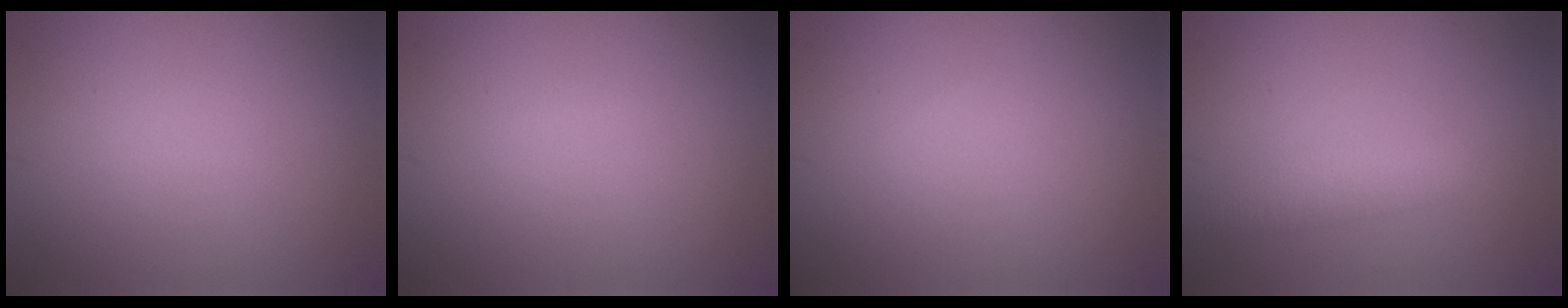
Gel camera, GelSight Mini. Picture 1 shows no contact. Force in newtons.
{"total": 0.0}
{"total": 0.0}
{"total": 2.6, "press": 2.6, "slide": 0.2}